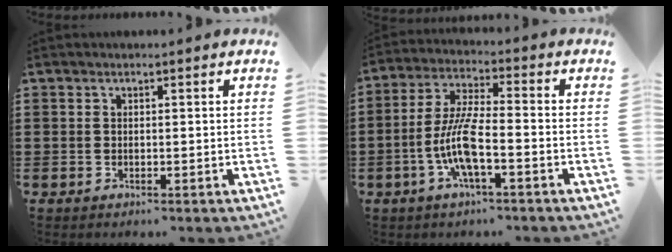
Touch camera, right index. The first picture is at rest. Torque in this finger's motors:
{"motor_torque": [2.14, 0.00, 0.77, 0.21]}